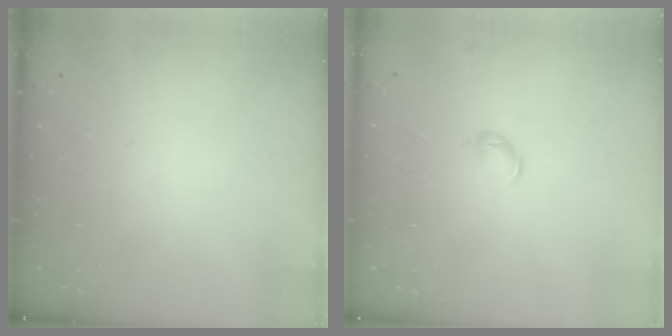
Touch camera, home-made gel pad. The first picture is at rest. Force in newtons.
{"total": 4.9, "press": 4.8, "slide": 1.0}